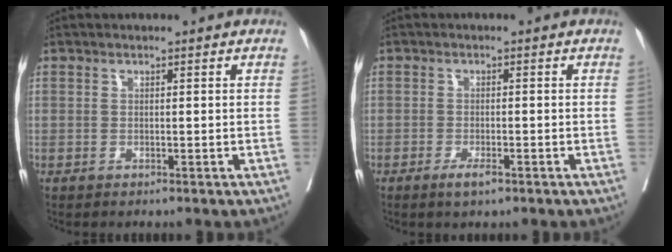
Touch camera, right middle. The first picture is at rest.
{"total": 2.3, "force": [-1.4, 0.5, 1.7], "torque": [-0.030, -0.001, -0.023]}